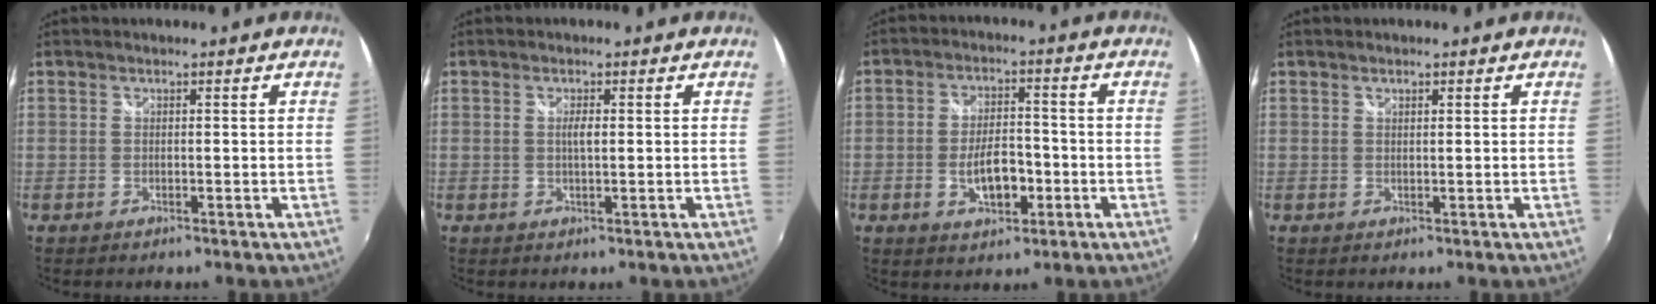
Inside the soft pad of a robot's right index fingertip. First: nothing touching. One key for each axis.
{"total": 1.7, "fx": 0.3, "fy": 0.4, "fz": 1.6, "tx": -0.029, "ty": 0.000, "tz": 0.003}
{"total": 7.5, "fx": -2.4, "fy": 3.6, "fz": 6.1, "tx": -0.118, "ty": 0.004, "tz": -0.032}
{"total": 0.7, "fx": 0.5, "fy": 0.3, "fz": 0.4, "tx": -0.005, "ty": 0.001, "tz": 0.008}